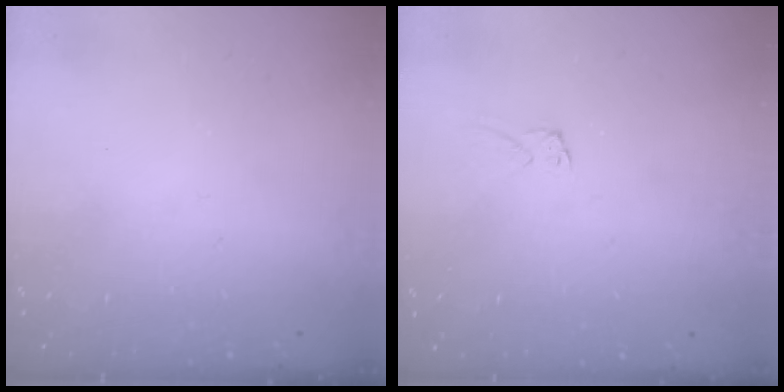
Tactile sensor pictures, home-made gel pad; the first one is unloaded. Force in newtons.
{"total": 2.3, "press": 2.3, "slide": 0.3}